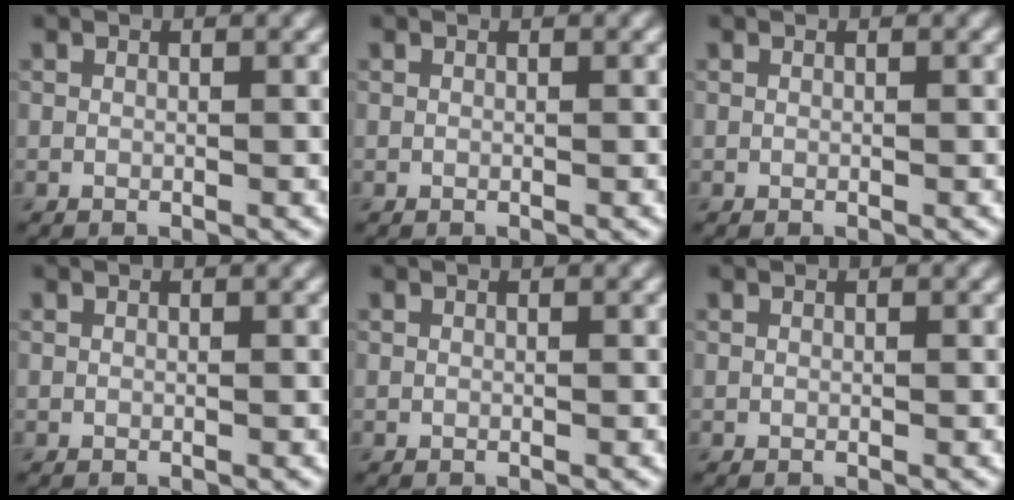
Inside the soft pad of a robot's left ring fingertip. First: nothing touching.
{"total": 0.0}
{"total": 0.0}
{"total": 0.0}
{"total": 0.0}
{"total": 0.0}